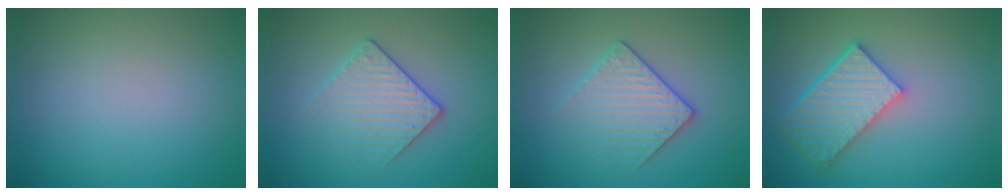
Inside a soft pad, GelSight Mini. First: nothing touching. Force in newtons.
{"total": 2.9, "press": 2.6, "slide": 1.2}
{"total": 3.2, "press": 3.0, "slide": 1.0}
{"total": 5.4, "press": 4.7, "slide": 2.6}